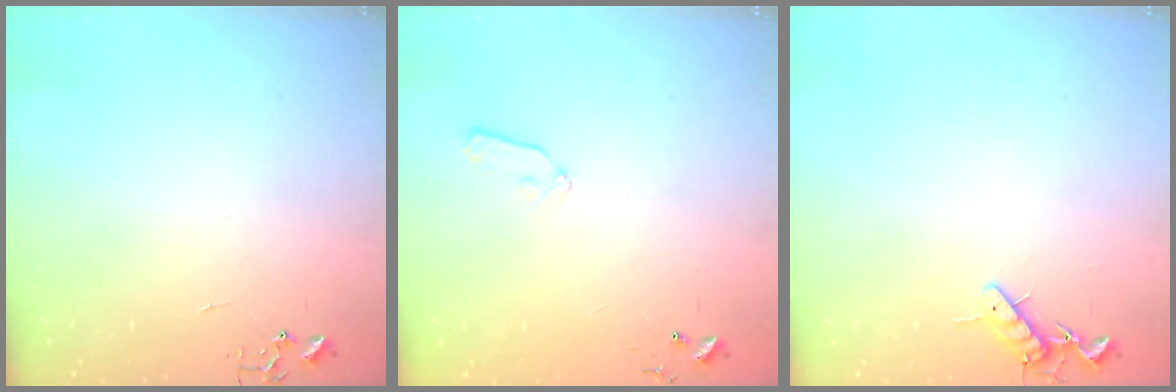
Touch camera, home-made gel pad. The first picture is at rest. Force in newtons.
{"total": 6.5, "press": 6.4, "slide": 1.0}
{"total": 8.0, "press": 7.9, "slide": 1.4}